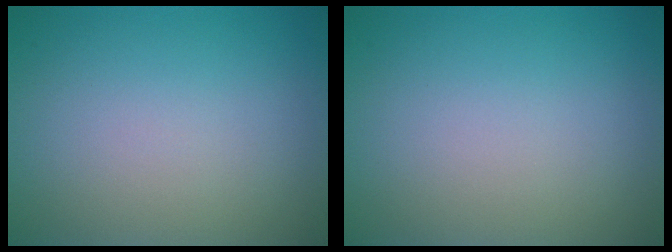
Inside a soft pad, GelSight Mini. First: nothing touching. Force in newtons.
{"total": 0.0}